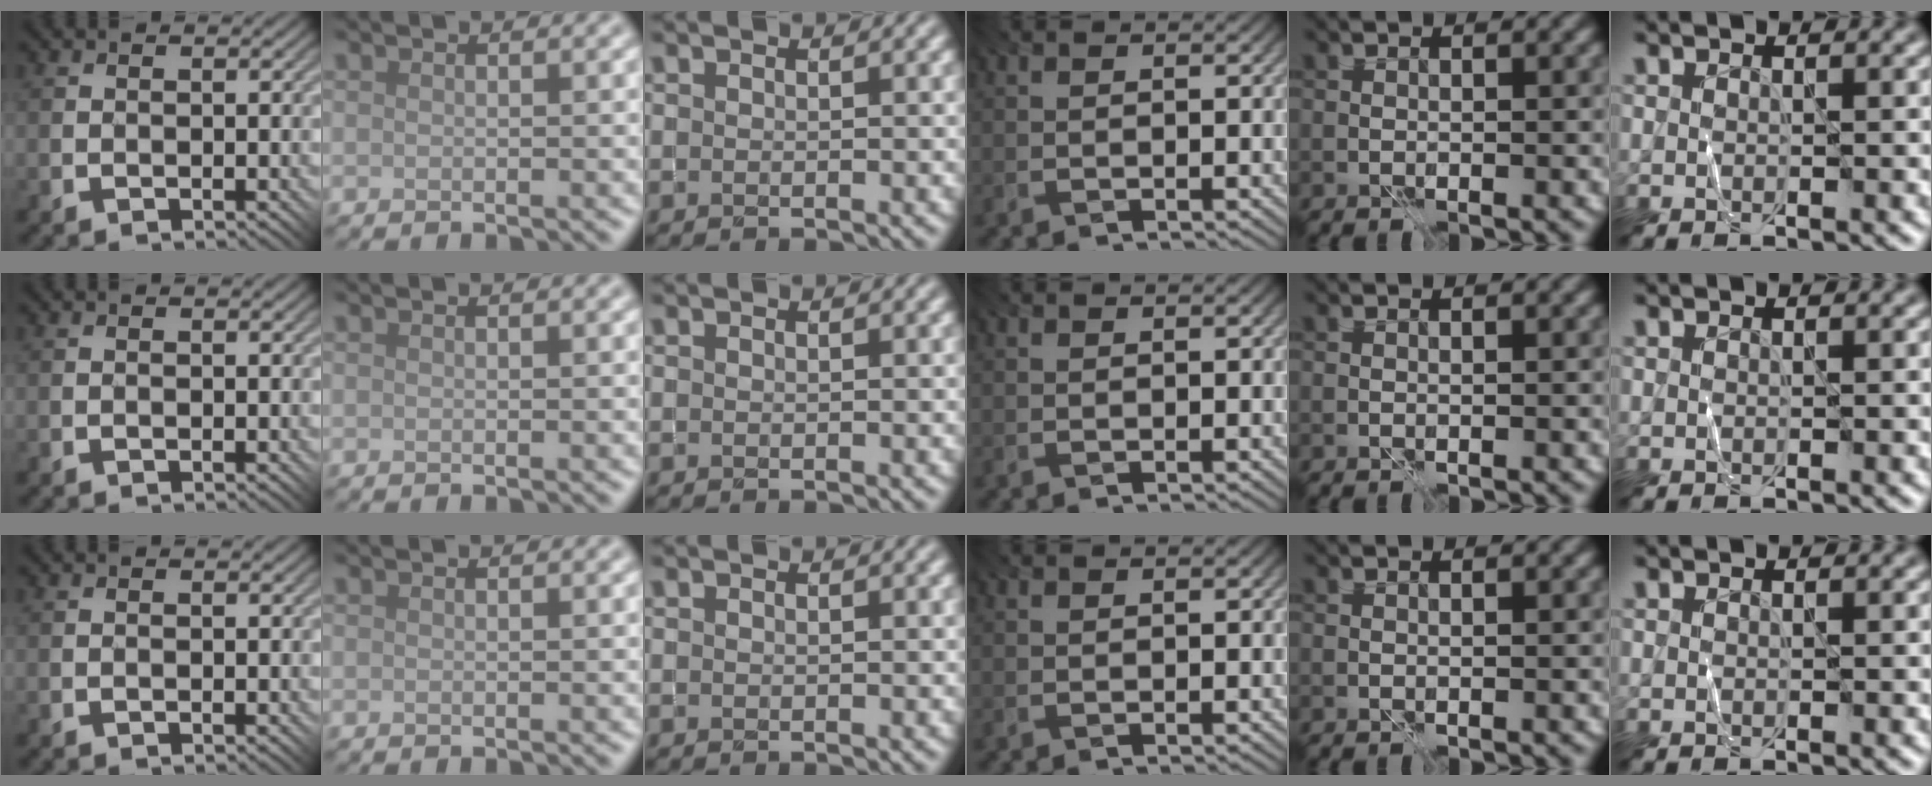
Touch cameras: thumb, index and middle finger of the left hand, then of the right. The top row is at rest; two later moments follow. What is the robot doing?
{"motion": "fold", "object": "shorts"}